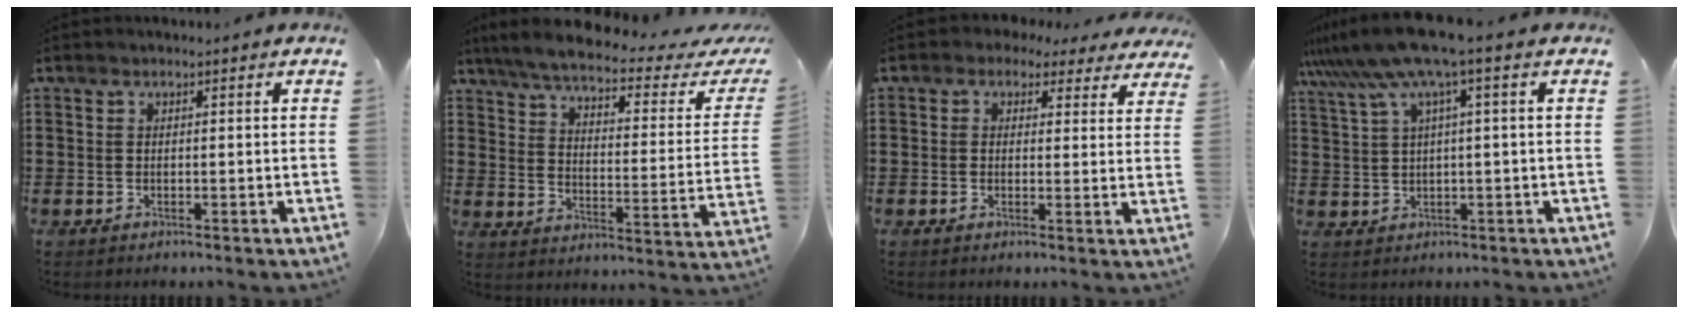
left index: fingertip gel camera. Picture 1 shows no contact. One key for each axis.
{"total": 5.2, "fx": 4.3, "fy": 0.1, "fz": 2.8, "tx": -0.078, "ty": -0.031, "tz": 0.069}
{"total": 2.3, "fx": 1.6, "fy": 1.6, "fz": 0.6, "tx": -0.016, "ty": 0.001, "tz": 0.025}
{"total": 7.3, "fx": 3.3, "fy": -0.3, "fz": 6.6, "tx": -0.151, "ty": -0.024, "tz": 0.051}